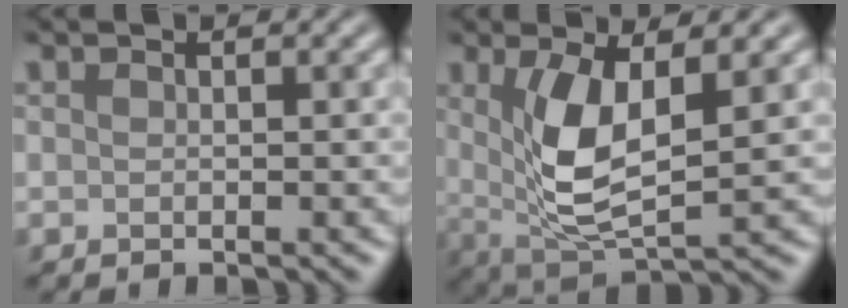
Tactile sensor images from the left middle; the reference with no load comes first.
{"total": 5.6, "force": [0.8, 1.9, 5.2], "torque": [-0.113, -0.016, 0.028]}